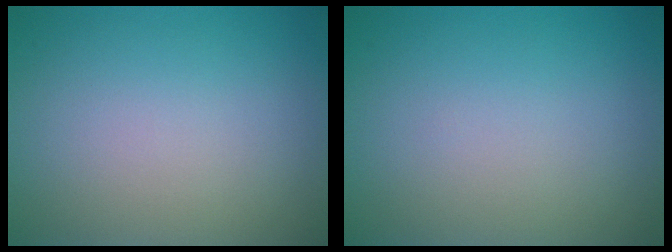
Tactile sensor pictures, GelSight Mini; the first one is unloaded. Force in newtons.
{"total": 0.0}